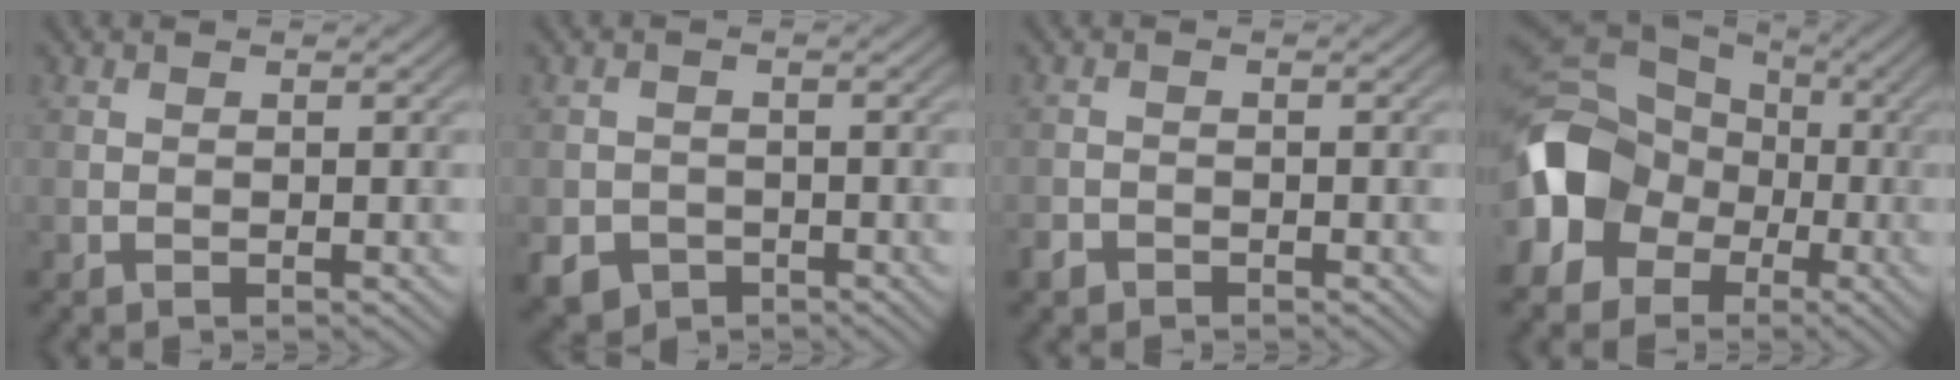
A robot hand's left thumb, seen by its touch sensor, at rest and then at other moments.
{"total": 3.6, "force": [-1.9, 2.8, 1.2], "torque": [-0.027, -0.012, -0.039]}
{"total": 1.4, "force": [-1.0, 0.8, 0.4], "torque": [-0.007, -0.001, -0.026]}
{"total": 14.3, "force": [-3.1, 11.2, 8.3], "torque": [-0.204, -0.020, -0.069]}